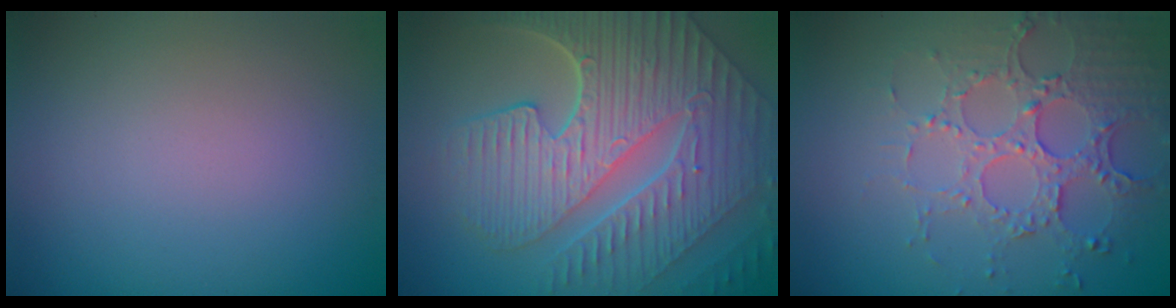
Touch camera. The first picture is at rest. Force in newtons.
{"total": 10.2, "press": 6.9, "slide": 7.5}
{"total": 4.5, "press": 3.5, "slide": 2.7}